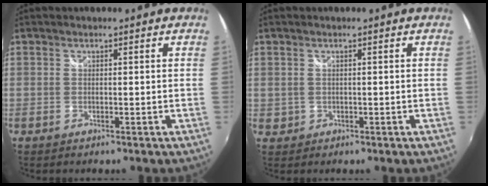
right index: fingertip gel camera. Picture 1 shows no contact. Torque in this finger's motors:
{"motor_torque": [0.14, -0.13, -0.01, 0.02]}